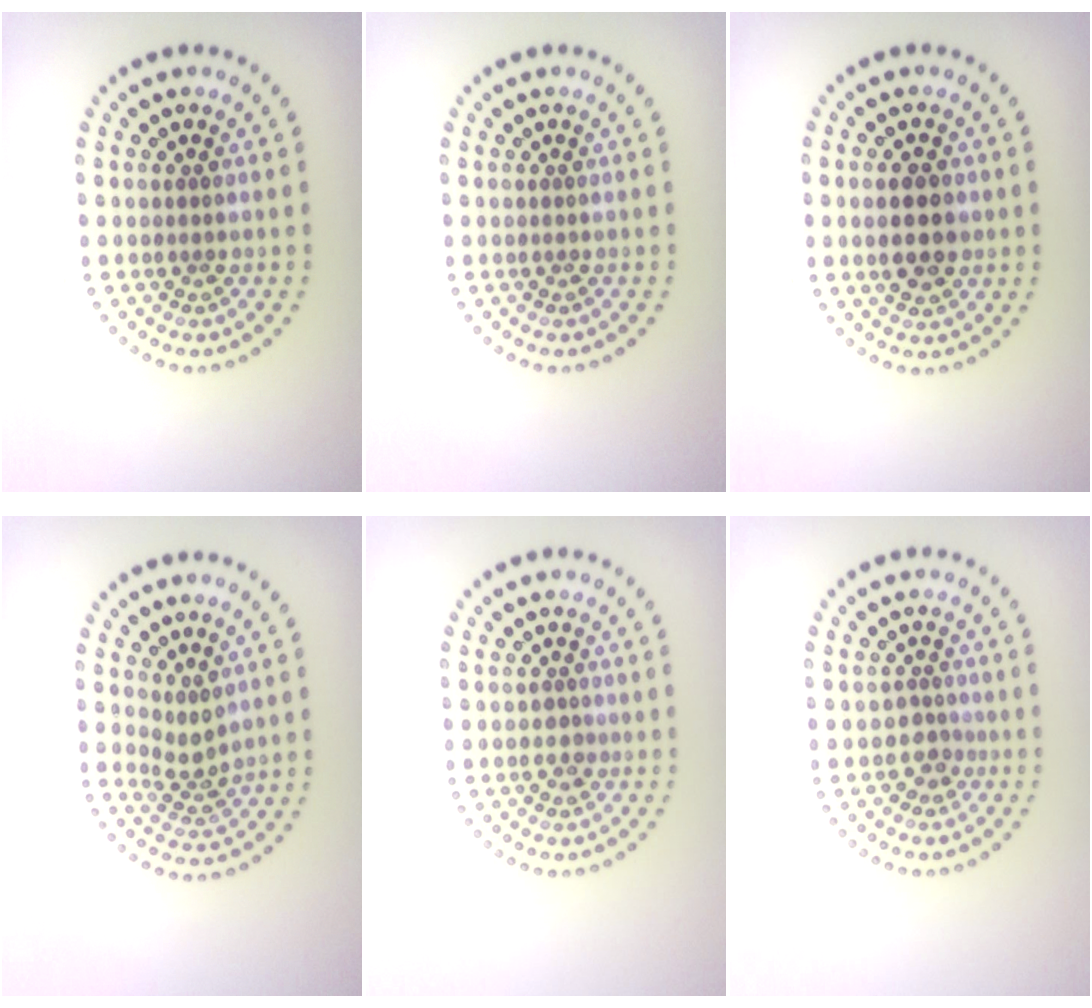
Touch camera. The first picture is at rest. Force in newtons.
{"total": 0.0}
{"total": 3.4, "press": 3.4, "slide": 0.3}
{"total": 2.2, "press": 1.6, "slide": 1.6}
{"total": 1.1, "press": 0.9, "slide": 0.7}
{"total": 1.8, "press": 1.2, "slide": 1.3}